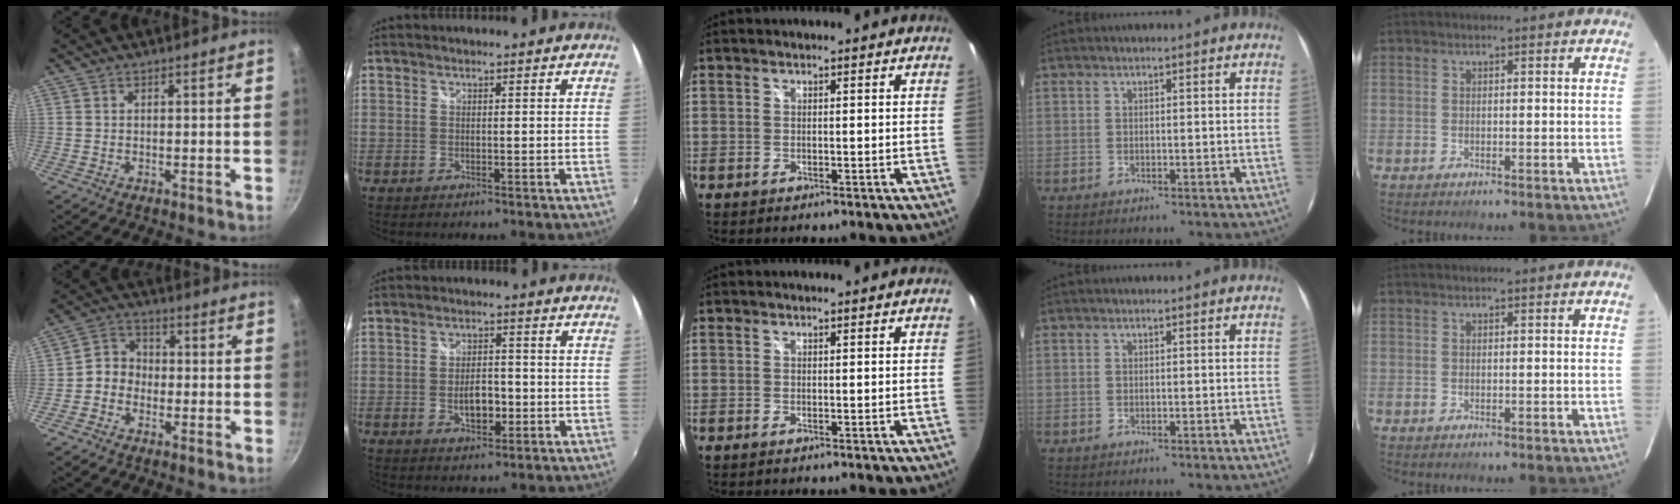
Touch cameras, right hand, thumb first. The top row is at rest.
{"thumb": {"total": 5.2, "force": [-1.5, 4.5, 2.2], "torque": [-0.009, 0.023, -0.044]}, "index": {"total": 5.0, "force": [-1.3, 2.8, 4.0], "torque": [-0.075, -0.002, -0.018]}}